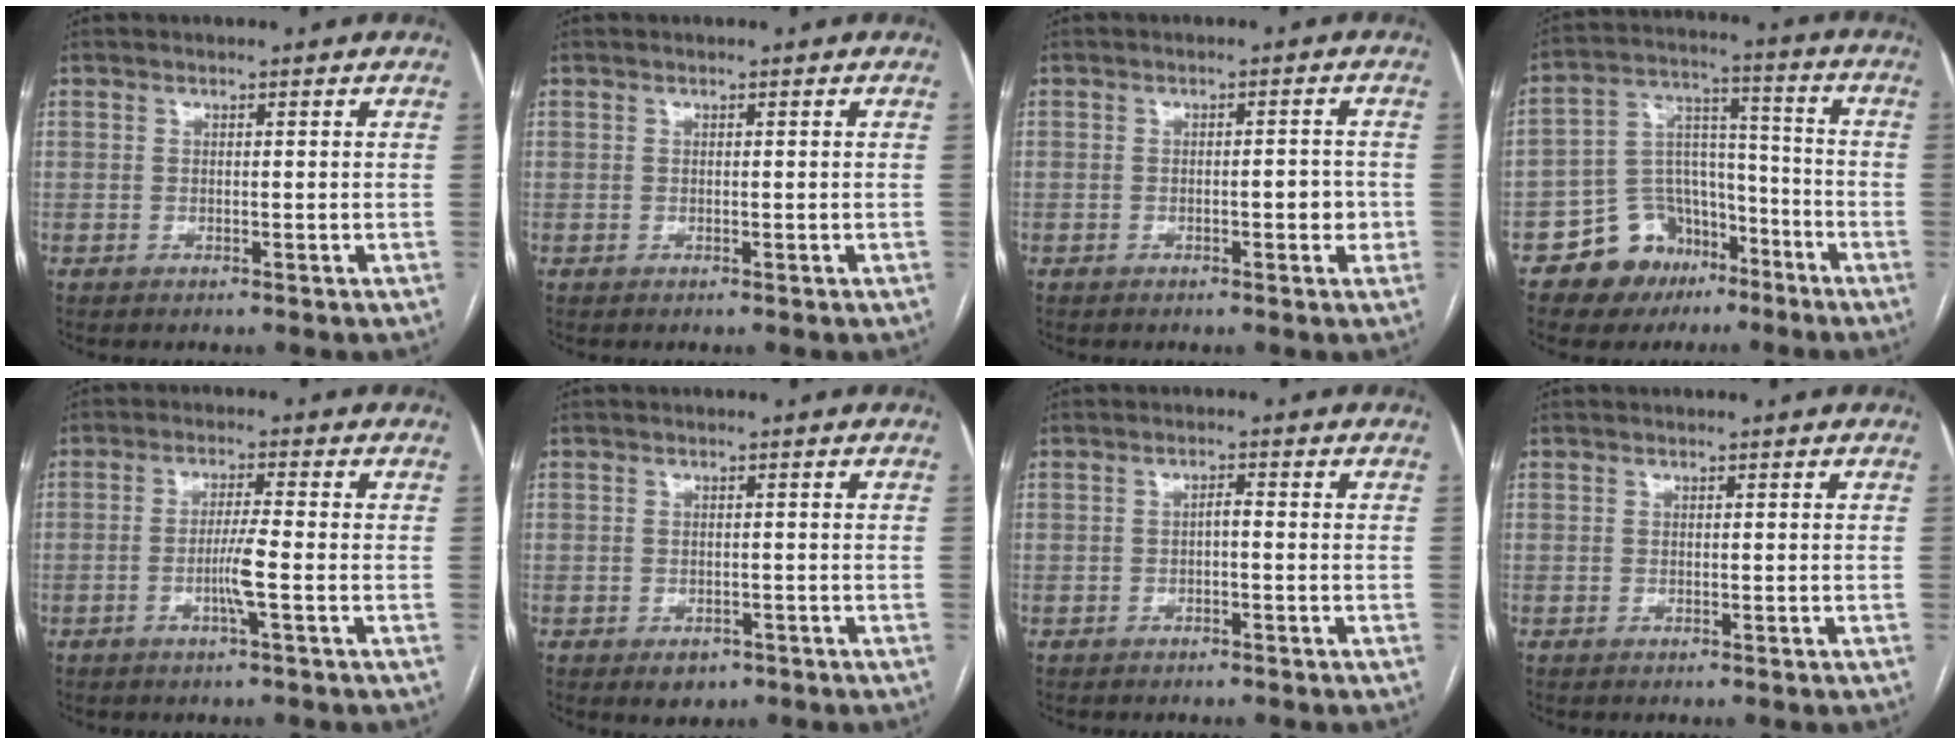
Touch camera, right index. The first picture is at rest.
{"total": 0.0}
{"total": 2.9, "force": [-0.8, 1.0, 2.6], "torque": [-0.033, 0.006, -0.008]}
{"total": 11.6, "force": [-6.9, 8.6, 3.5], "torque": [-0.059, 0.055, -0.105]}
{"total": 4.2, "force": [-1.3, -0.5, 4.0], "torque": [-0.078, -0.002, -0.025]}
{"total": 2.7, "force": [-1.5, 2.0, 1.1], "torque": [-0.009, 0.001, -0.010]}
{"total": 1.3, "force": [-0.3, 0.4, 1.2], "torque": [-0.019, 0.004, -0.007]}
{"total": 0.0}